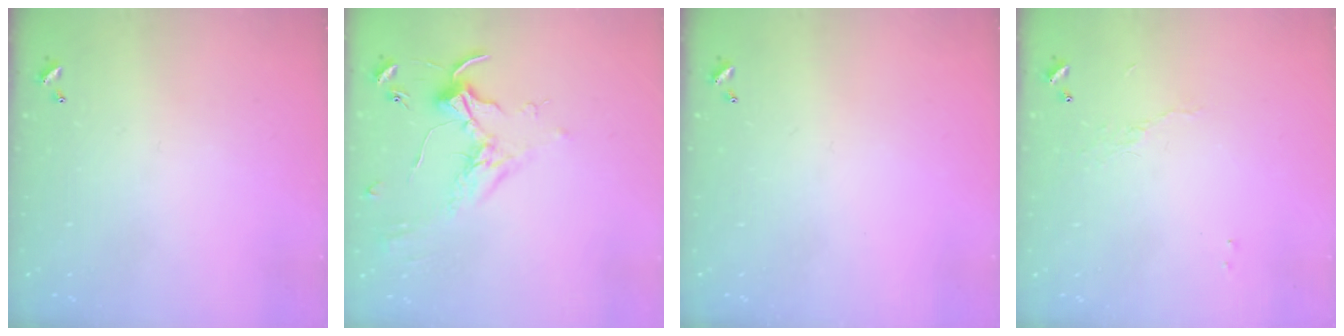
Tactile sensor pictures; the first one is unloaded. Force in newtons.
{"total": 1.8, "press": 1.8, "slide": 0.4}
{"total": 0.0}
{"total": 4.3, "press": 4.3, "slide": 0.5}